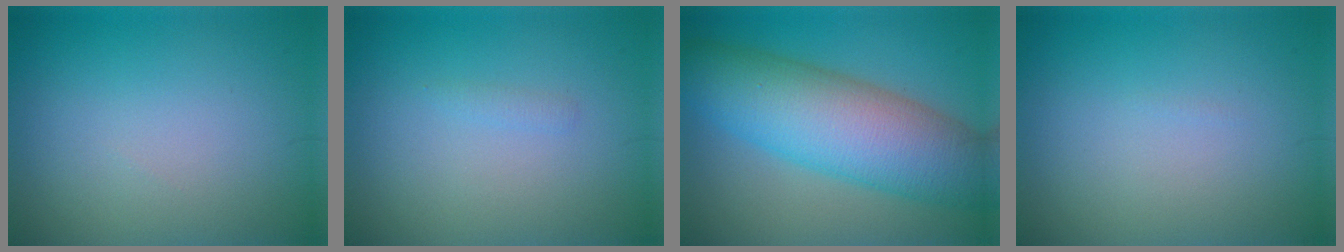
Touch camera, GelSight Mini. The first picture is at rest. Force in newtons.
{"total": 0.6, "press": 0.6, "slide": 0.1}
{"total": 10.8, "press": 10.8, "slide": 0.3}
{"total": 0.0}